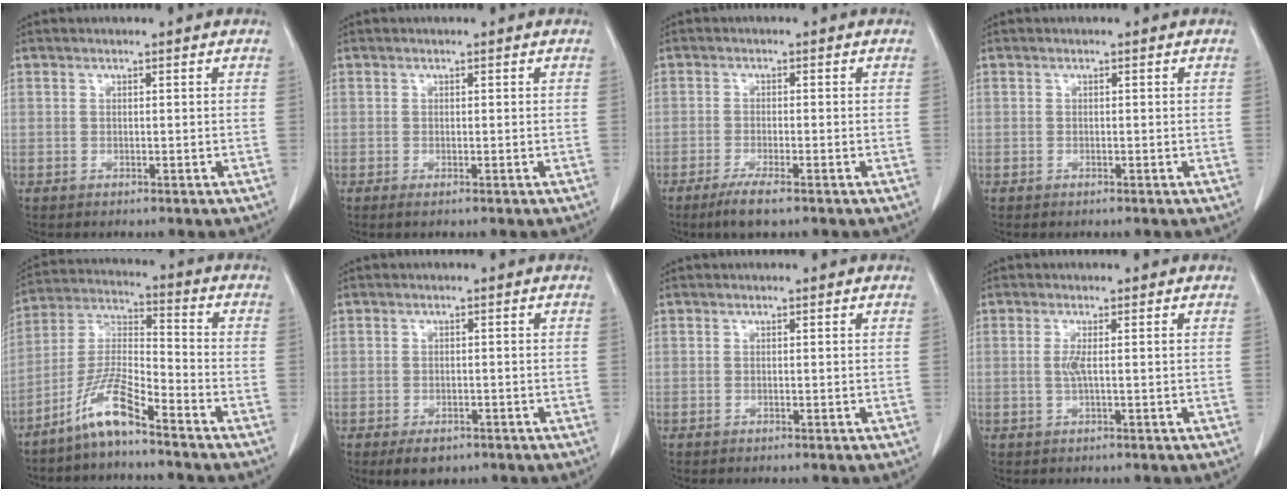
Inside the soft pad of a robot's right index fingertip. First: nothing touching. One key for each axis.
{"total": 0.6, "fx": -0.3, "fy": 0.1, "fz": 0.5, "tx": -0.011, "ty": -0.003, "tz": -0.007}
{"total": 4.1, "fx": -2.8, "fy": 0.4, "fz": 3.0, "tx": -0.062, "ty": -0.011, "tz": -0.050}
{"total": 0.0}
{"total": 9.2, "fx": -6.6, "fy": 0.9, "fz": 6.3, "tx": -0.141, "ty": -0.003, "tz": -0.136}
{"total": 3.5, "fx": -2.2, "fy": 2.2, "fz": 1.6, "tx": -0.023, "ty": -0.002, "tz": -0.024}
{"total": 0.0}
{"total": 1.9, "fx": 0.0, "fy": 0.0, "fz": 1.9, "tx": -0.043, "ty": 0.000, "tz": -0.001}